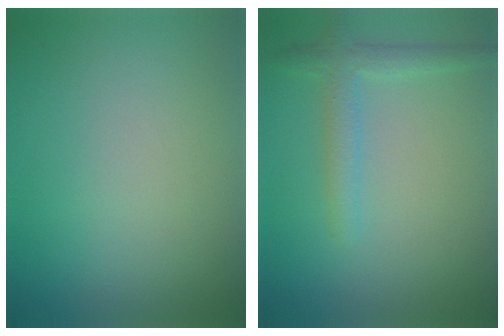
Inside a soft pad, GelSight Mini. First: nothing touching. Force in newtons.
{"total": 2.4, "press": 2.4, "slide": 0.0}